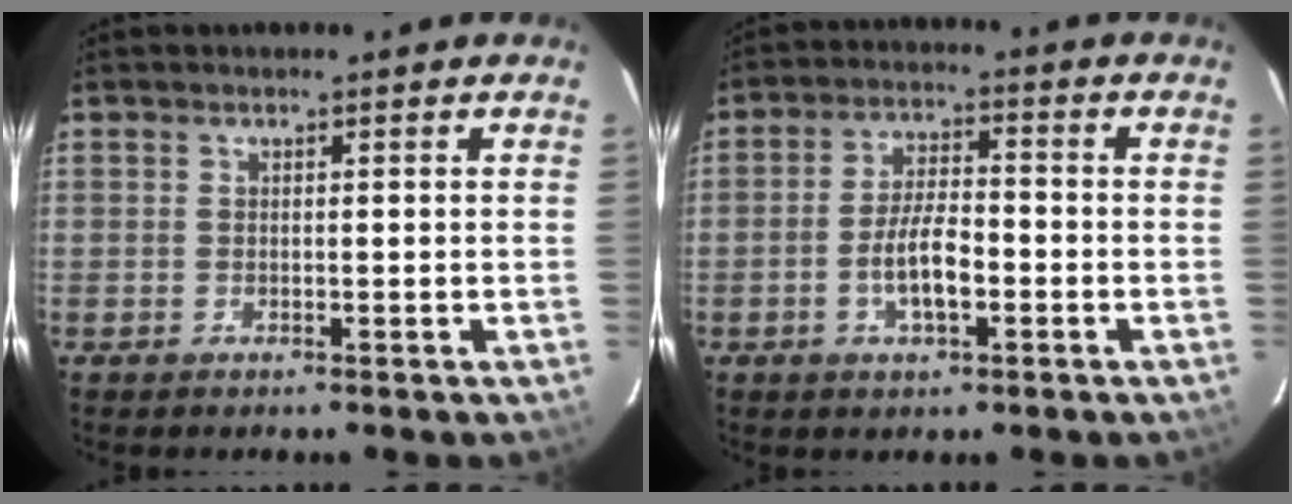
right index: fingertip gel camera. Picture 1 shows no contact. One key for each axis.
{"total": 7.1, "fx": -2.6, "fy": 2.5, "fz": 6.2, "tx": -0.121, "ty": 0.006, "tz": -0.045}